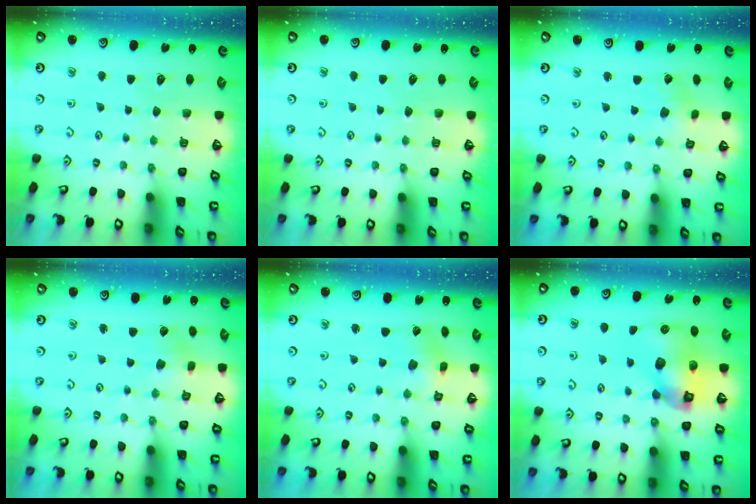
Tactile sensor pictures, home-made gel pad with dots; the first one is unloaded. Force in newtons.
{"total": 0.0}
{"total": 2.0, "press": 2.0, "slide": 0.3}
{"total": 2.6, "press": 2.6, "slide": 0.3}
{"total": 1.6, "press": 1.5, "slide": 0.4}
{"total": 12.2, "press": 12.1, "slide": 1.8}